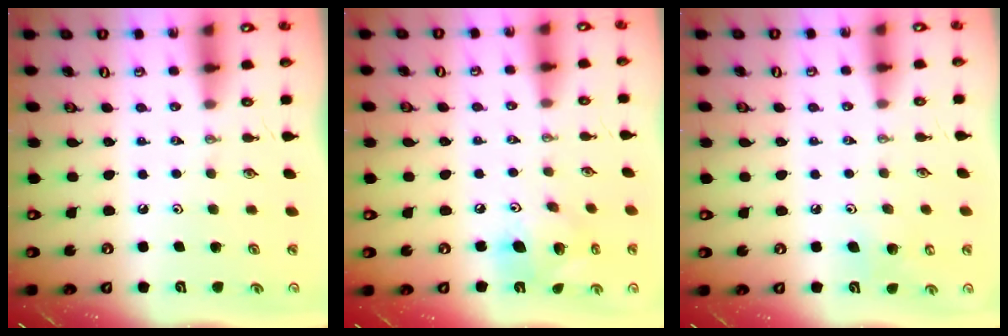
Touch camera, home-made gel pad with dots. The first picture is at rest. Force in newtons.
{"total": 13.0, "press": 12.8, "slide": 2.2}
{"total": 6.1, "press": 5.8, "slide": 1.9}